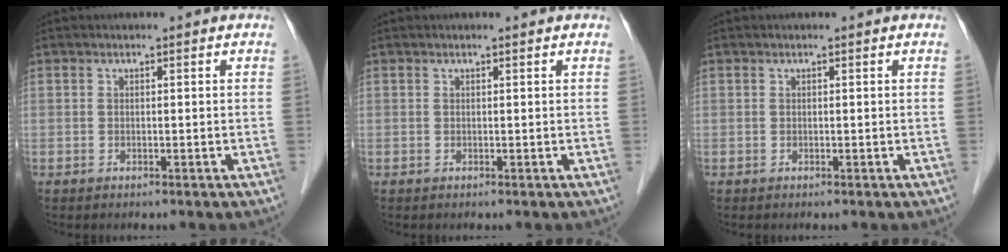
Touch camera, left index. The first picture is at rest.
{"total": 0.0}
{"total": 0.0}